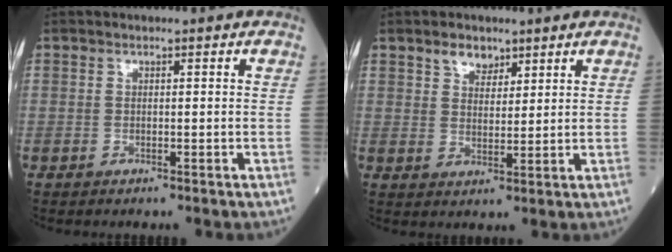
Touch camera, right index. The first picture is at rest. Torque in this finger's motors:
{"motor_torque": [0.00, 0.09, 0.15, 0.00]}